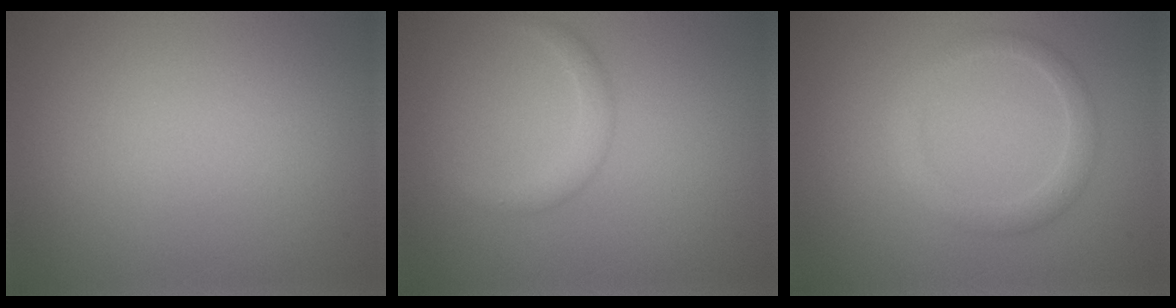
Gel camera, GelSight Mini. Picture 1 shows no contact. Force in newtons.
{"total": 1.6, "press": 1.6, "slide": 0.1}
{"total": 2.0, "press": 2.0, "slide": 0.3}